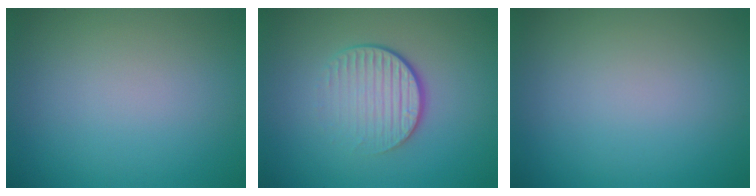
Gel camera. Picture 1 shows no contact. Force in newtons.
{"total": 4.3, "press": 2.6, "slide": 3.4}
{"total": 0.0}